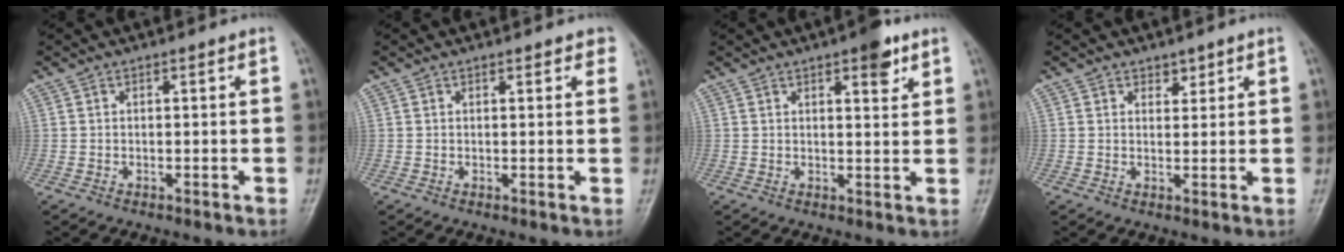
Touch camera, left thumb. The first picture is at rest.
{"total": 2.5, "force": [1.8, 0.9, 1.4], "torque": [-0.004, -0.002, 0.019]}
{"total": 5.4, "force": [3.2, 1.9, 3.9], "torque": [-0.039, -0.014, 0.040]}
{"total": 2.0, "force": [1.5, 1.2, 0.4], "torque": [0.012, -0.009, 0.020]}